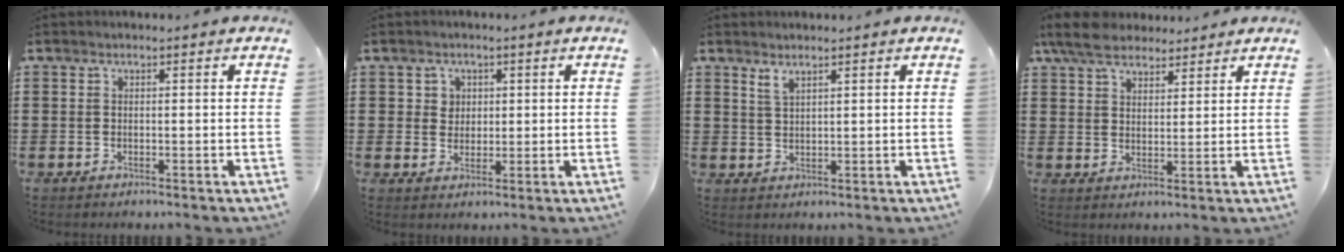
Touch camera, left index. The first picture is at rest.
{"total": 2.4, "force": [0.8, 2.2, 0.6], "torque": [-0.022, 0.009, 0.013]}
{"total": 1.9, "force": [1.5, 0.4, 1.1], "torque": [-0.026, 0.002, 0.028]}
{"total": 6.6, "force": [5.4, 2.7, 2.7], "torque": [-0.070, -0.004, 0.101]}